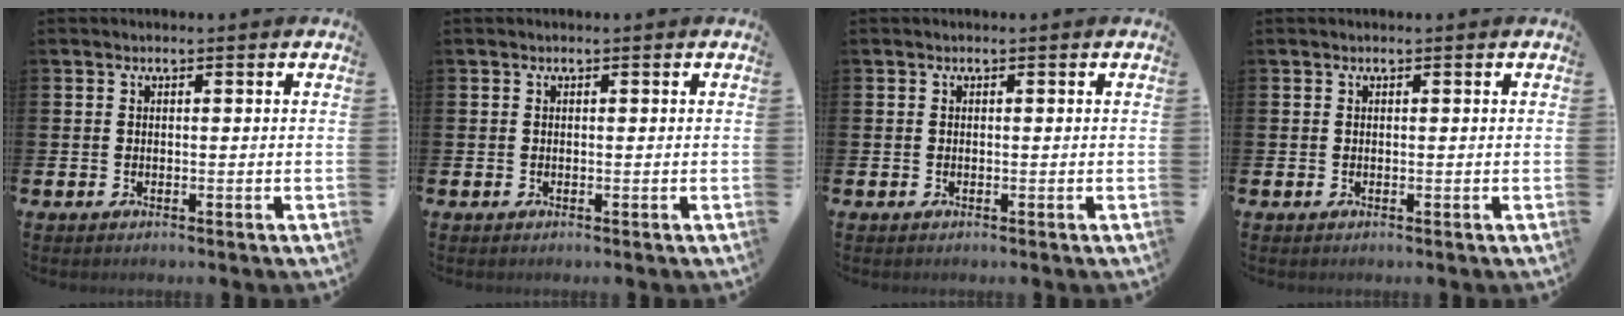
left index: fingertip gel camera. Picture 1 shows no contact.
{"total": 0.0}
{"total": 0.0}
{"total": 0.0}